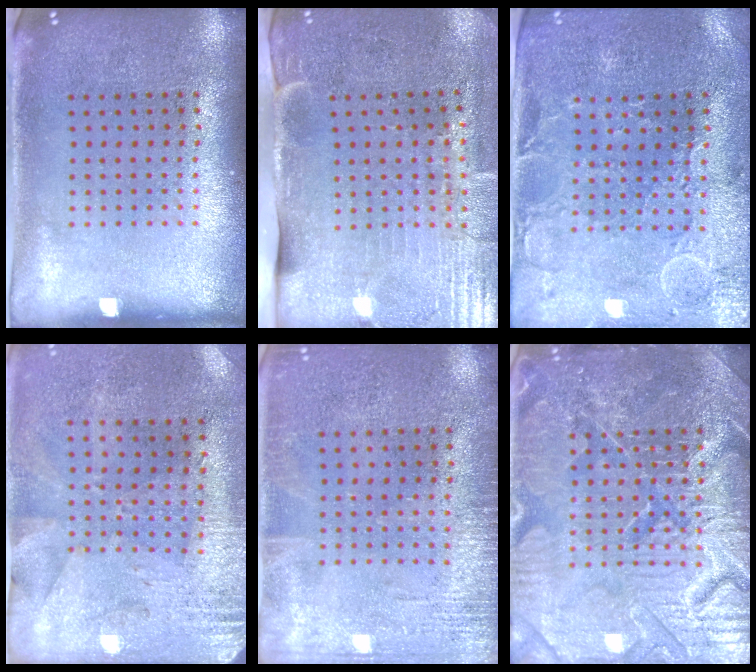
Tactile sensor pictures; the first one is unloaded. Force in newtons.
{"total": 4.5, "press": 3.7, "slide": 2.5}
{"total": 0.7, "press": 0.5, "slide": 0.4}
{"total": 2.8, "press": 2.2, "slide": 1.6}
{"total": 2.4, "press": 2.4, "slide": 0.3}
{"total": 7.9, "press": 7.8, "slide": 0.9}